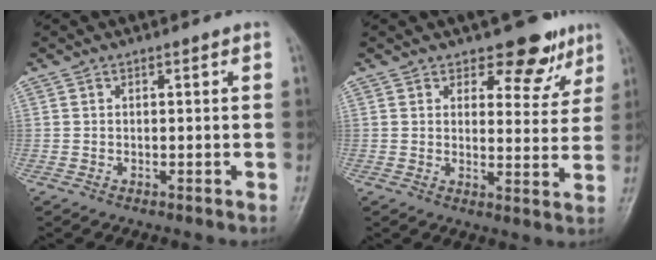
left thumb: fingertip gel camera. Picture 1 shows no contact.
{"total": 7.8, "force": [5.7, 4.2, 3.4], "torque": [-0.004, -0.036, 0.072]}